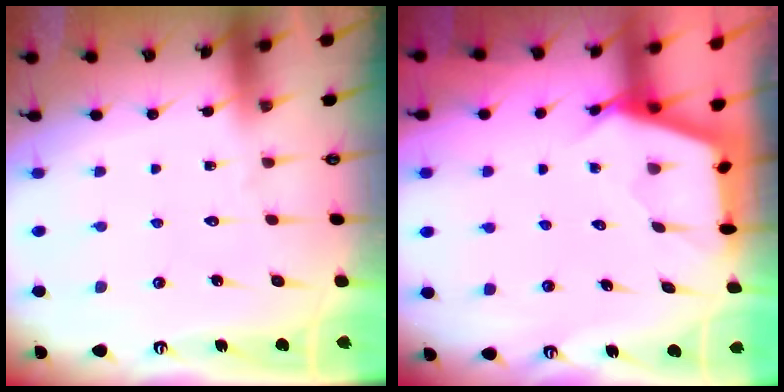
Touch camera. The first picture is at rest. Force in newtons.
{"total": 2.6, "press": 2.6, "slide": 0.3}